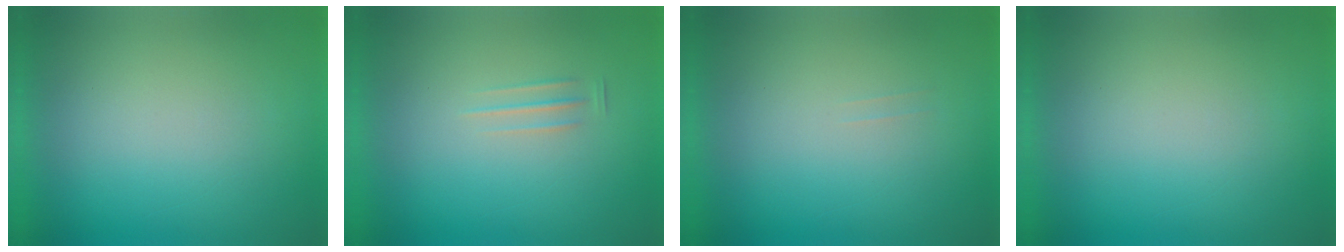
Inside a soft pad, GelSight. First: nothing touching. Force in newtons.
{"total": 1.4}
{"total": 1.1}
{"total": 0.0}